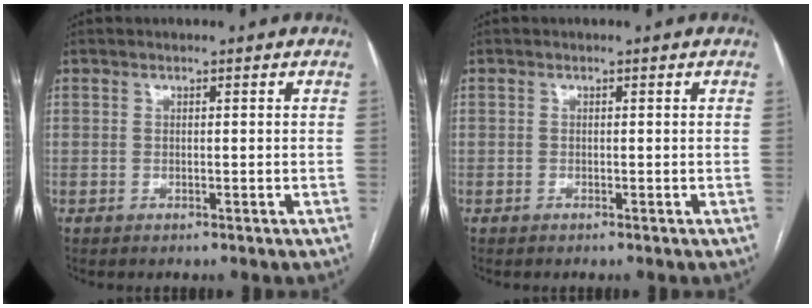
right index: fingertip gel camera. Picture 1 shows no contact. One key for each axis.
{"total": 0.5, "fx": -0.2, "fy": 0.5, "fz": -0.1, "tx": 0.000, "ty": 0.006, "tz": -0.007}